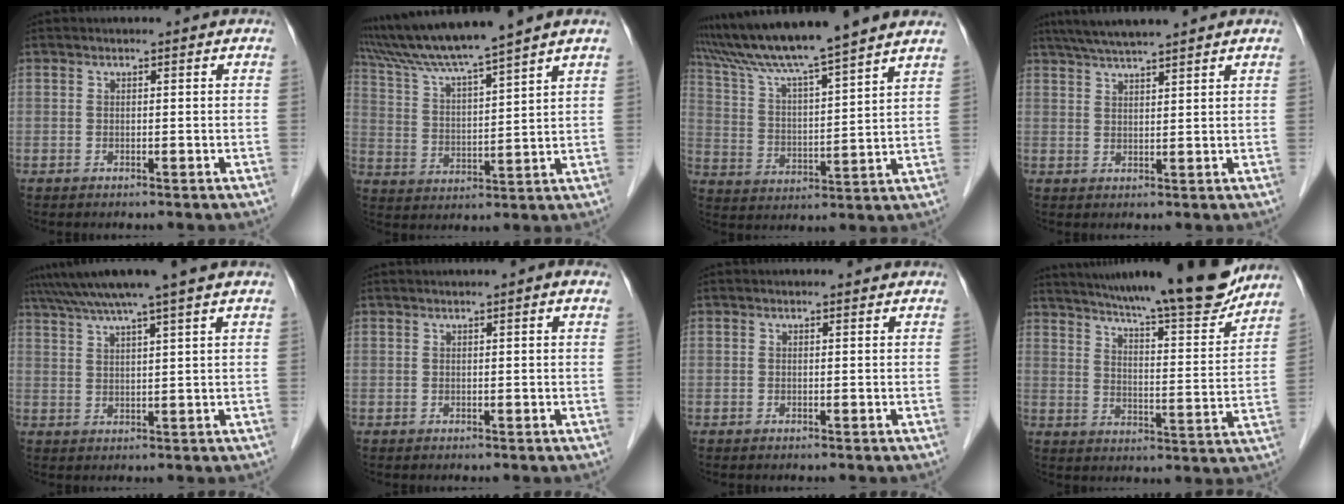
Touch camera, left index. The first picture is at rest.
{"total": 12.7, "force": [10.9, -2.0, 6.1], "torque": [-0.115, 0.014, 0.197]}
{"total": 17.1, "force": [14.8, -1.0, 8.5], "torque": [-0.155, 0.017, 0.239]}
{"total": 7.6, "force": [6.6, -0.3, 3.9], "torque": [-0.066, 0.028, 0.106]}
{"total": 8.8, "force": [7.1, -1.6, 5.0], "torque": [-0.085, 0.024, 0.108]}
{"total": 2.0, "force": [1.2, -0.1, 1.6], "torque": [-0.024, 0.012, 0.018]}
{"total": 0.9, "force": [0.9, 0.1, 0.2], "torque": [-0.011, 0.002, 0.011]}
{"total": 20.8, "force": [18.3, 1.1, 9.7], "torque": [-0.153, -0.033, 0.255]}